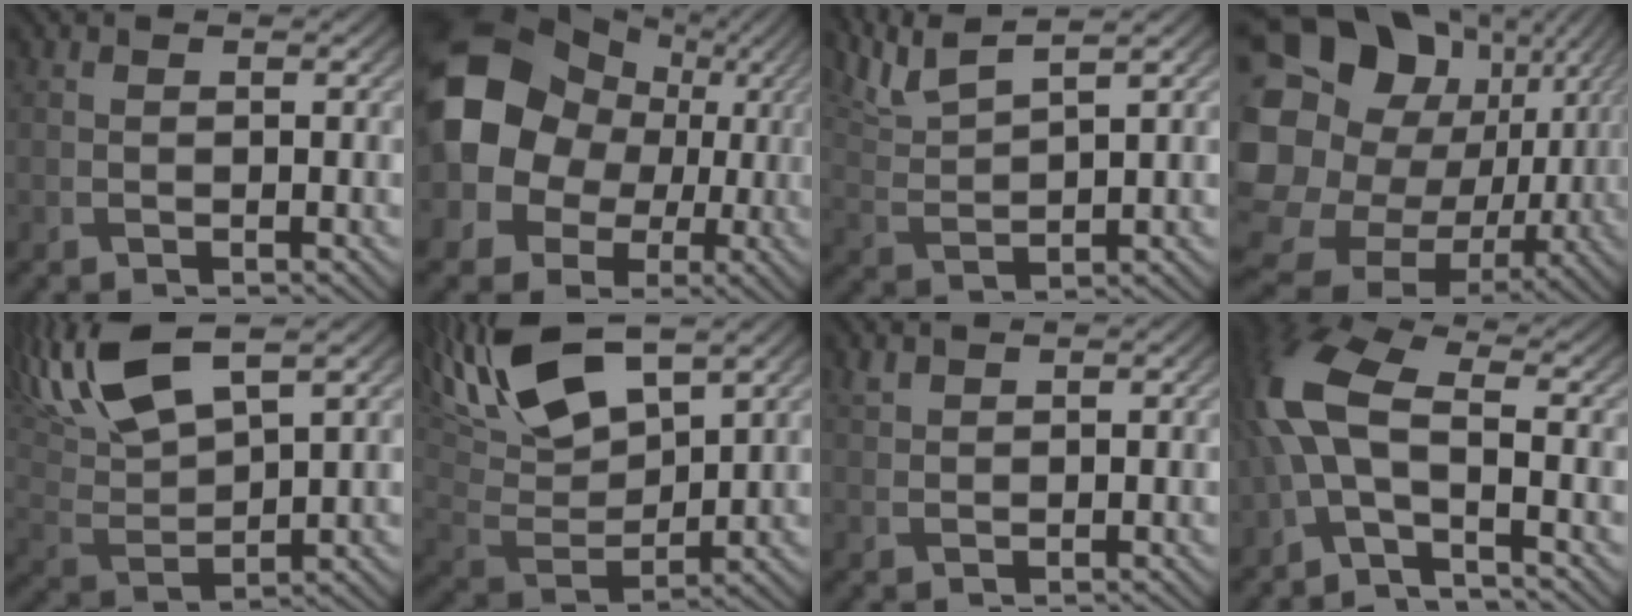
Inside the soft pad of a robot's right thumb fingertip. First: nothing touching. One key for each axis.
{"total": 15.7, "fx": 1.2, "fy": 13.1, "fz": 8.4, "tx": -0.183, "ty": -0.015, "tz": 0.018}
{"total": 6.5, "fx": 5.1, "fy": 1.1, "fz": 3.9, "tx": -0.093, "ty": 0.017, "tz": 0.107}
{"total": 22.2, "fx": 0.9, "fy": 18.4, "fz": 12.4, "tx": -0.289, "ty": -0.032, "tz": 0.028}
{"total": 12.3, "fx": 7.5, "fy": 3.9, "fz": 8.9, "tx": -0.222, "ty": 0.022, "tz": 0.144}
{"total": 15.5, "fx": 9.6, "fy": 6.1, "fz": 10.5, "tx": -0.244, "ty": 0.025, "tz": 0.171}
{"total": 0.8, "fx": 0.7, "fy": 0.3, "fz": 0.3, "tx": -0.016, "ty": -0.001, "tz": 0.018}
{"total": 9.3, "fx": -2.1, "fy": 3.8, "fz": 8.2, "tx": -0.199, "ty": 0.011, "tz": -0.064}